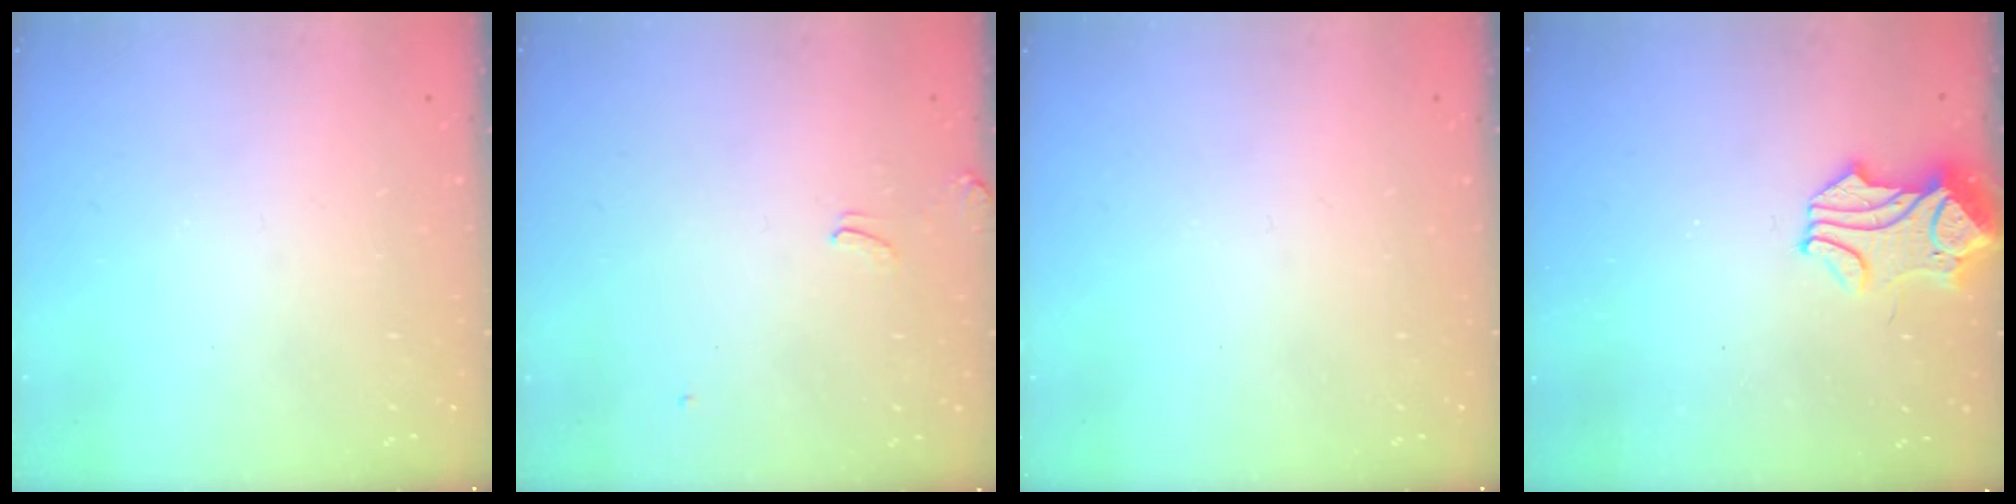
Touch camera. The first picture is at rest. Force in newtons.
{"total": 0.5, "press": 0.1, "slide": 0.5}
{"total": 0.0}
{"total": 1.7, "press": 1.2, "slide": 1.1}